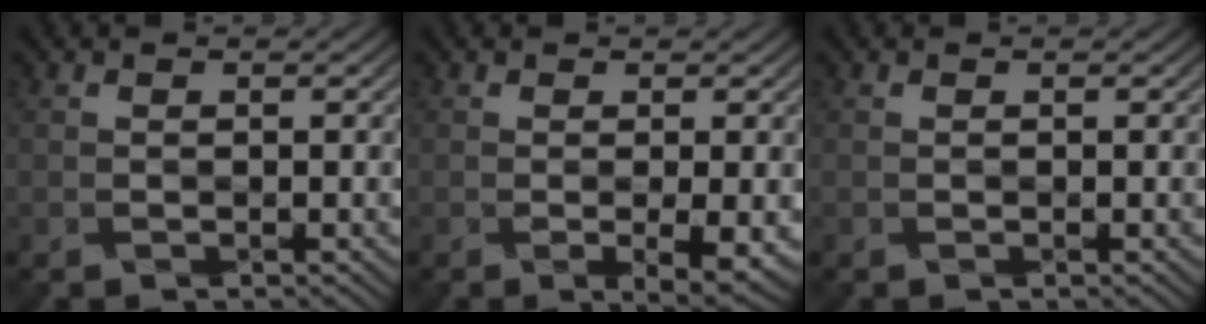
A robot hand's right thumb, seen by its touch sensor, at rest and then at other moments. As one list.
[{"total": 3.6, "force": [-0.7, 0.8, 3.4], "torque": [-0.059, -0.009, -0.001]}, {"total": 0.0}]